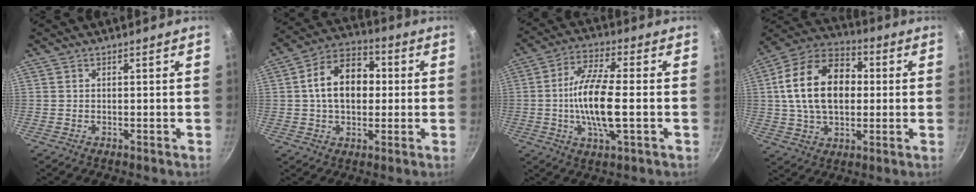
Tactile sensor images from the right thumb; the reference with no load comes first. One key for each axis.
{"total": 13.8, "fx": 1.1, "fy": 9.5, "fz": 9.9, "tx": -0.127, "ty": 0.026, "tz": 0.002}
{"total": 12.6, "fx": -1.5, "fy": 3.5, "fz": 12.0, "tx": -0.233, "ty": 0.015, "tz": -0.036}
{"total": 19.4, "fx": 1.8, "fy": 13.0, "fz": 14.3, "tx": -0.219, "ty": 0.028, "tz": 0.019}